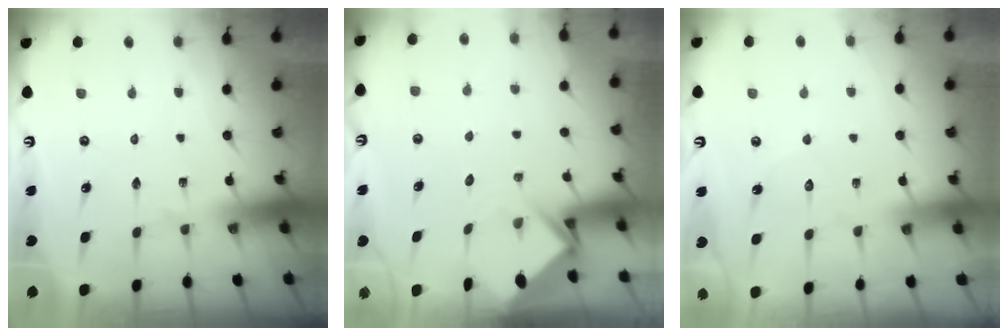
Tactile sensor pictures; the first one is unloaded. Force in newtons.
{"total": 3.6, "press": 3.6, "slide": 0.3}
{"total": 3.8, "press": 3.8, "slide": 0.3}